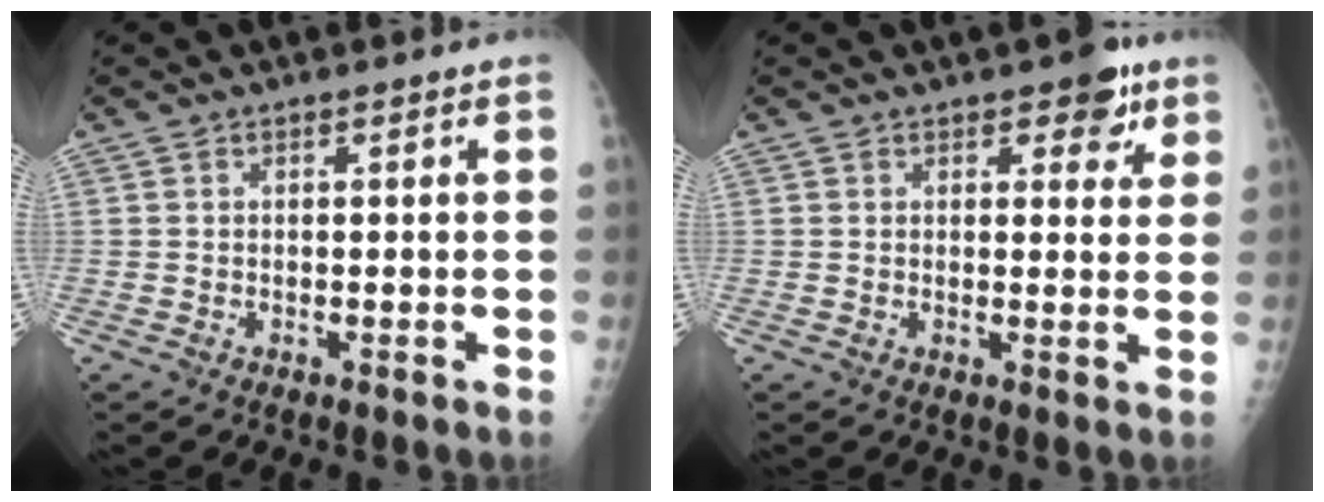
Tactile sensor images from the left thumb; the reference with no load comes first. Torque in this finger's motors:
{"motor_torque": [2.22, 1.55, 0.25, -0.41, 0.02]}